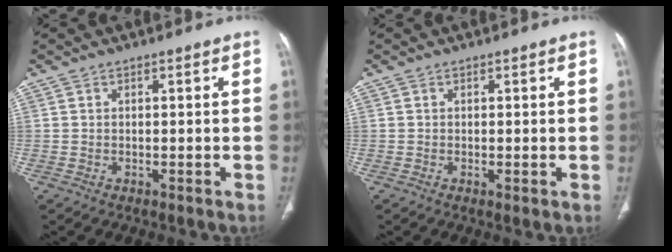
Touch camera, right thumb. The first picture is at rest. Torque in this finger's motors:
{"motor_torque": [-0.27, 0.07, -0.06, -0.10, -0.01]}